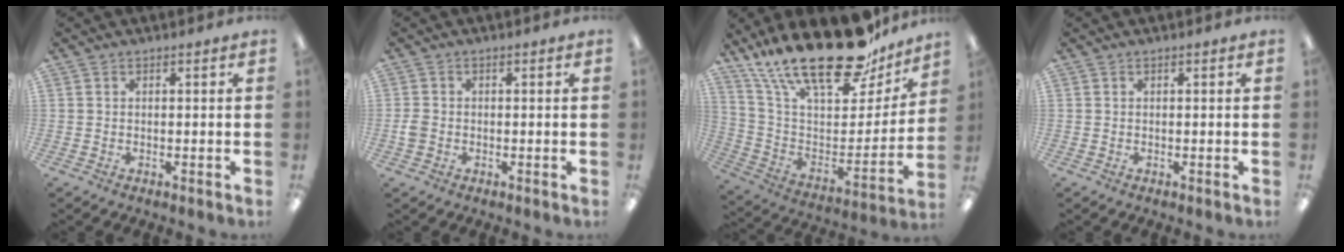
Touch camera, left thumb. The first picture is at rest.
{"total": 2.1, "force": [-0.5, 1.7, 1.1], "torque": [-0.018, 0.005, -0.010]}
{"total": 26.2, "force": [20.0, 9.2, 14.2], "torque": [-0.232, -0.136, 0.344]}
{"total": 0.0}